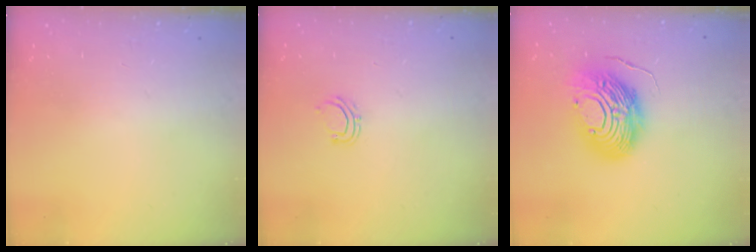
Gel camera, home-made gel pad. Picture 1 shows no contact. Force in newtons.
{"total": 5.0, "press": 4.9, "slide": 0.7}
{"total": 14.5, "press": 14.4, "slide": 1.5}